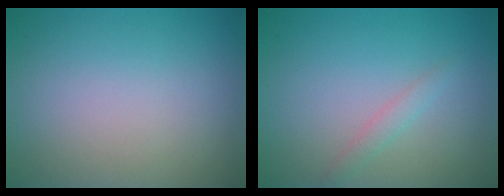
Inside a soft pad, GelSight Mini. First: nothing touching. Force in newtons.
{"total": 1.1, "press": 1.1, "slide": 0.1}